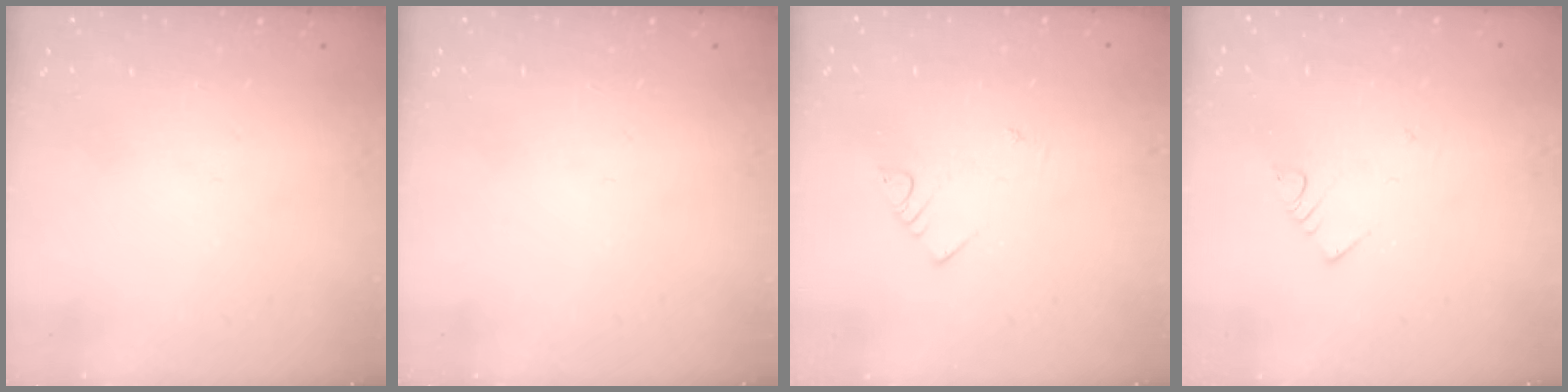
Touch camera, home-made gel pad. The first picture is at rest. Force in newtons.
{"total": 0.0}
{"total": 2.1, "press": 2.1, "slide": 0.4}
{"total": 2.6, "press": 2.6, "slide": 0.3}